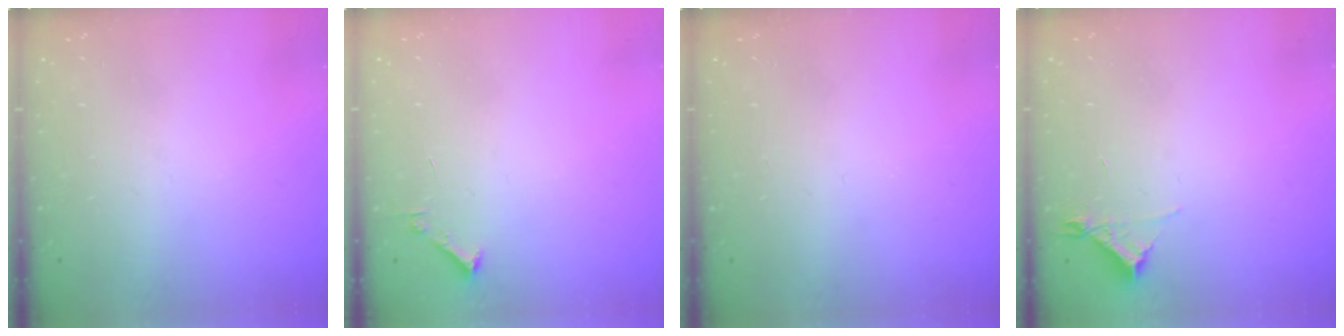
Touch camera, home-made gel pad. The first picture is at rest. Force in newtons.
{"total": 1.7, "press": 1.7, "slide": 0.2}
{"total": 0.0}
{"total": 5.0, "press": 4.9, "slide": 0.7}